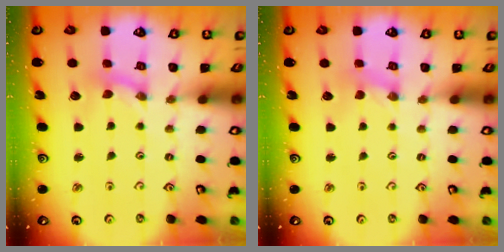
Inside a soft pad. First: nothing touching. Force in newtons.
{"total": 0.0}